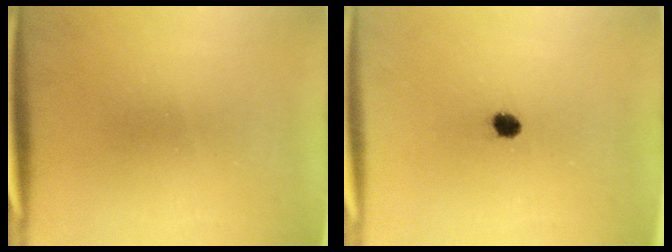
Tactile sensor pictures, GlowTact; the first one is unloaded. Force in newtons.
{"total": 2.4}